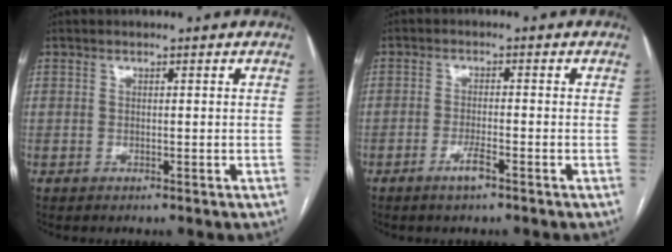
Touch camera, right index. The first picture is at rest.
{"total": 2.9, "force": [-1.9, 0.1, 2.2], "torque": [-0.044, -0.003, -0.036]}